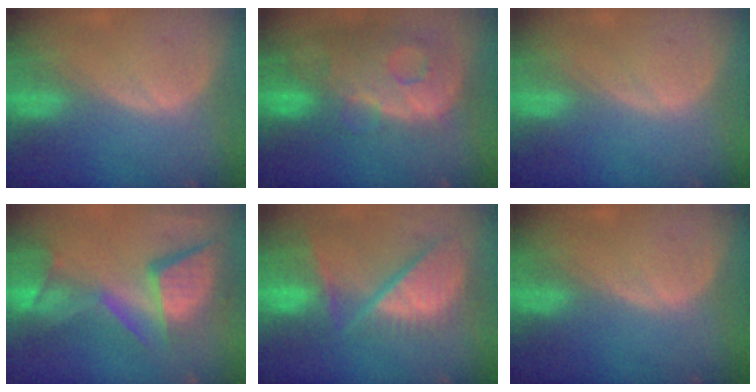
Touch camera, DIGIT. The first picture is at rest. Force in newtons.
{"total": 13.3, "press": 10.9, "slide": 7.6}
{"total": 0.0}
{"total": 13.7, "press": 11.2, "slide": 7.9}
{"total": 12.1, "press": 9.9, "slide": 7.0}
{"total": 0.0}